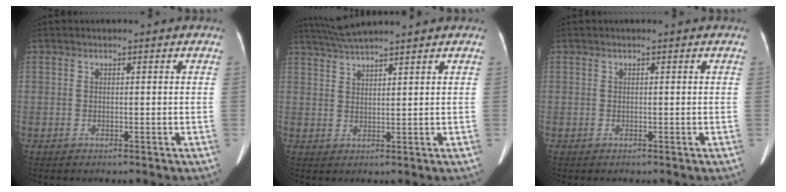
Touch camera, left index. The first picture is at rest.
{"total": 7.0, "force": [6.3, -0.8, 3.0], "torque": [-0.057, 0.020, 0.108]}
{"total": 0.0}